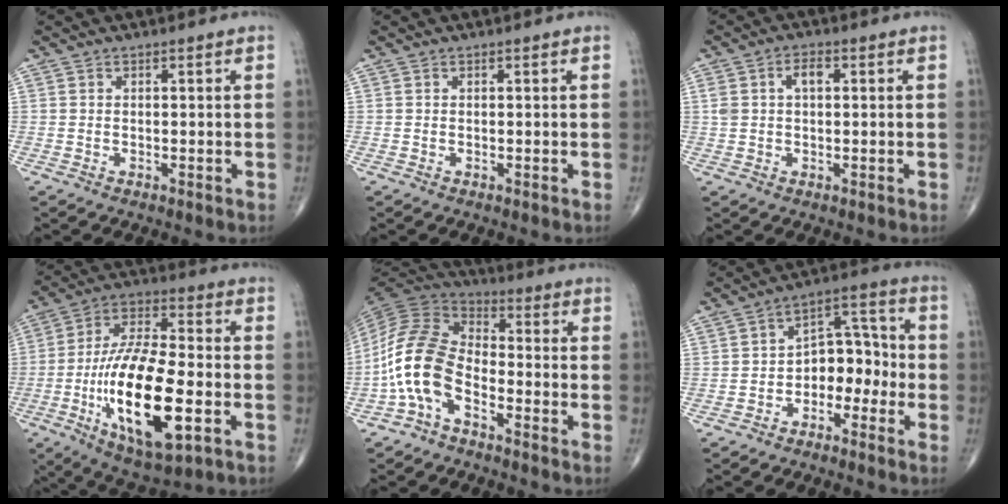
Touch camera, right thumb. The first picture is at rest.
{"total": 0.0}
{"total": 4.3, "force": [1.0, 2.5, 3.4], "torque": [-0.068, 0.013, 0.020]}
{"total": 22.4, "force": [-5.8, 8.3, 20.0], "torque": [-0.368, 0.018, -0.087]}
{"total": 12.8, "force": [-4.8, 7.2, 9.4], "torque": [-0.190, 0.054, -0.107]}
{"total": 9.3, "force": [-2.7, 6.3, 6.3], "torque": [-0.054, 0.050, -0.055]}